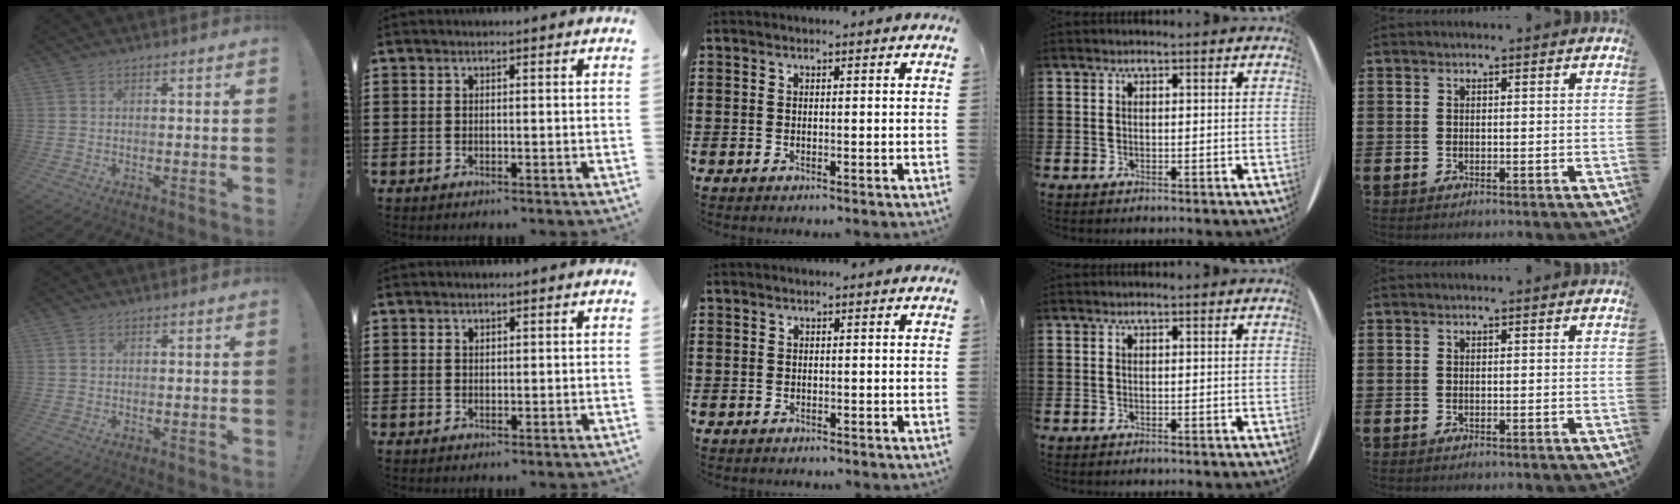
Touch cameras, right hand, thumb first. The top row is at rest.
{"thumb": {"total": 0.8, "force": [0.5, 0.5, 0.4], "torque": [-0.004, 0.000, 0.009]}, "index": {"total": 0.8, "force": [0.5, 0.5, 0.2], "torque": [-0.006, 0.002, 0.011]}, "middle": {"total": 0.6, "force": [-0.4, 0.4, -0.1], "torque": [0.003, 0.005, -0.011]}}